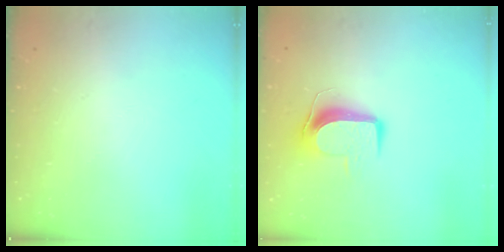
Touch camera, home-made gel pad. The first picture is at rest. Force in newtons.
{"total": 9.3, "press": 9.2, "slide": 0.9}